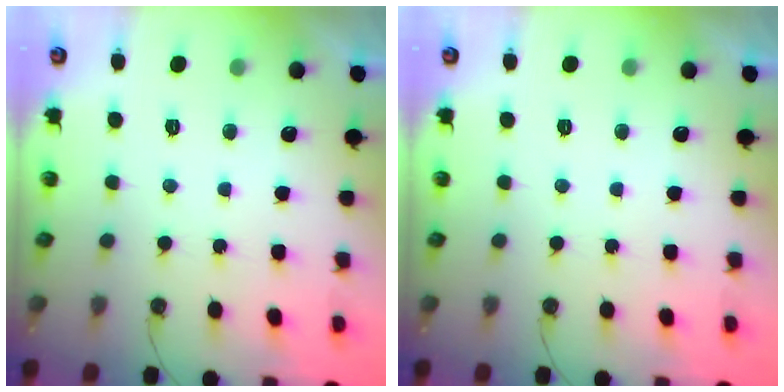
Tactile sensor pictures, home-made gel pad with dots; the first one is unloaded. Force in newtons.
{"total": 0.0}